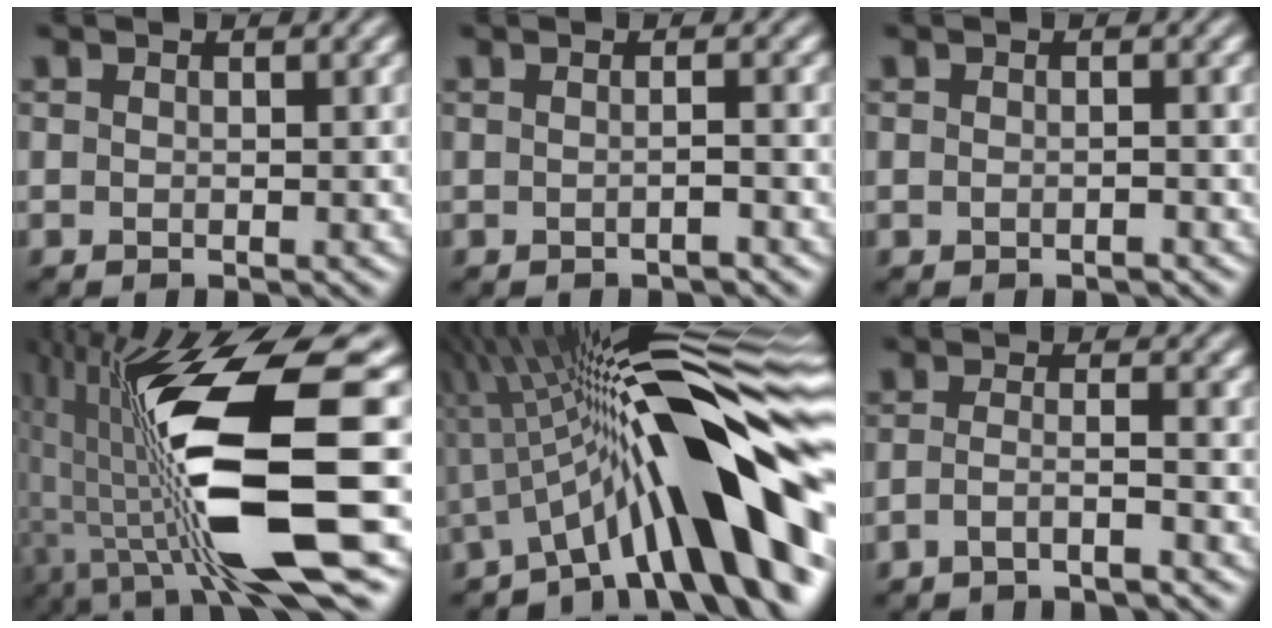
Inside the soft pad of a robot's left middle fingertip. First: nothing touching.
{"total": 1.3, "force": [-0.3, 0.4, 1.2], "torque": [-0.012, 0.001, -0.011]}
{"total": 0.6, "force": [-0.3, 0.3, 0.5], "torque": [-0.008, -0.001, -0.005]}
{"total": 14.5, "force": [-1.0, 3.9, 14.0], "torque": [-0.253, -0.008, -0.011]}
{"total": 14.6, "force": [-2.0, 3.2, 14.1], "torque": [-0.191, 0.029, -0.032]}
{"total": 2.1, "force": [-1.4, 0.4, 1.6], "torque": [-0.022, 0.000, -0.036]}